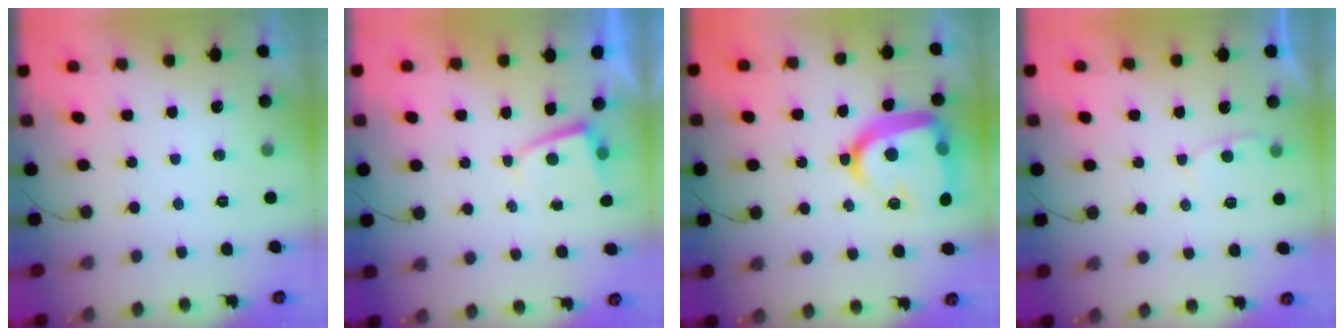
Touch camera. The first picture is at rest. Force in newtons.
{"total": 1.2, "press": 1.2, "slide": 0.2}
{"total": 19.8, "press": 19.7, "slide": 1.4}
{"total": 2.7, "press": 2.7, "slide": 0.4}